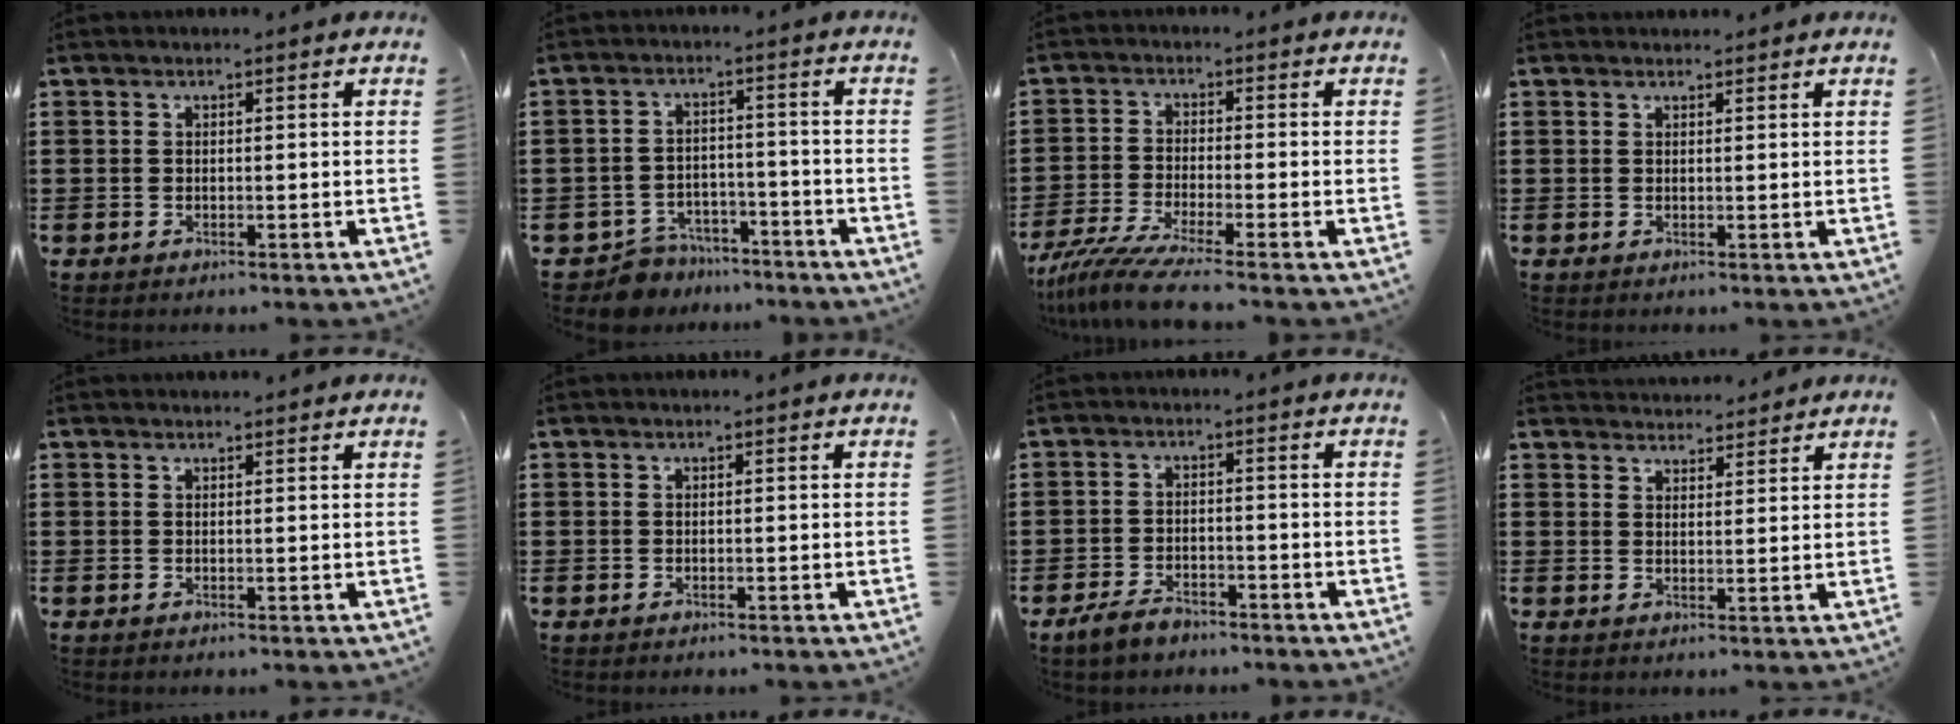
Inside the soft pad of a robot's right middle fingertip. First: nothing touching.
{"total": 6.0, "force": [-5.7, 1.6, 0.4], "torque": [-0.026, 0.012, -0.122]}
{"total": 5.8, "force": [-4.7, -0.3, 3.3], "torque": [-0.090, -0.030, -0.097]}
{"total": 0.9, "force": [0.9, 0.0, 0.0], "torque": [-0.003, -0.001, 0.017]}
{"total": 0.8, "force": [0.8, -0.1, 0.1], "torque": [-0.003, 0.000, 0.016]}
{"total": 0.0}
{"total": 2.9, "force": [-2.4, 1.2, 1.1], "torque": [-0.028, 0.005, -0.051]}
{"total": 3.2, "force": [3.1, 0.4, -0.4], "torque": [0.000, -0.007, 0.060]}